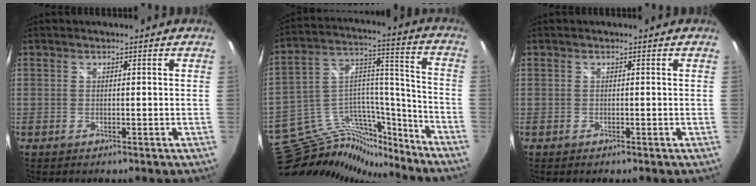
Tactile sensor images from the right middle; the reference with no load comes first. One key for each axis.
{"total": 20.3, "fx": -17.2, "fy": 7.2, "fz": 8.0, "tx": -0.137, "ty": 0.048, "tz": -0.272}
{"total": 0.0}